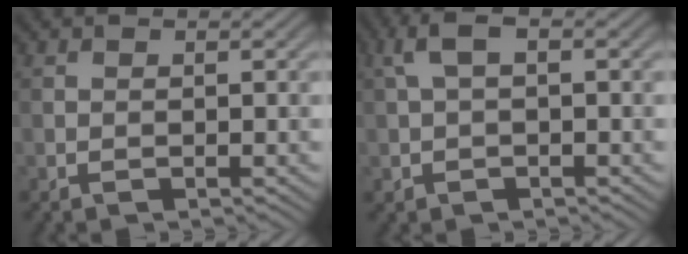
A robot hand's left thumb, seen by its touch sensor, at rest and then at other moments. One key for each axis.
{"total": 3.7, "fx": 0.6, "fy": 2.0, "fz": 3.0, "tx": -0.071, "ty": 0.011, "tz": 0.011}